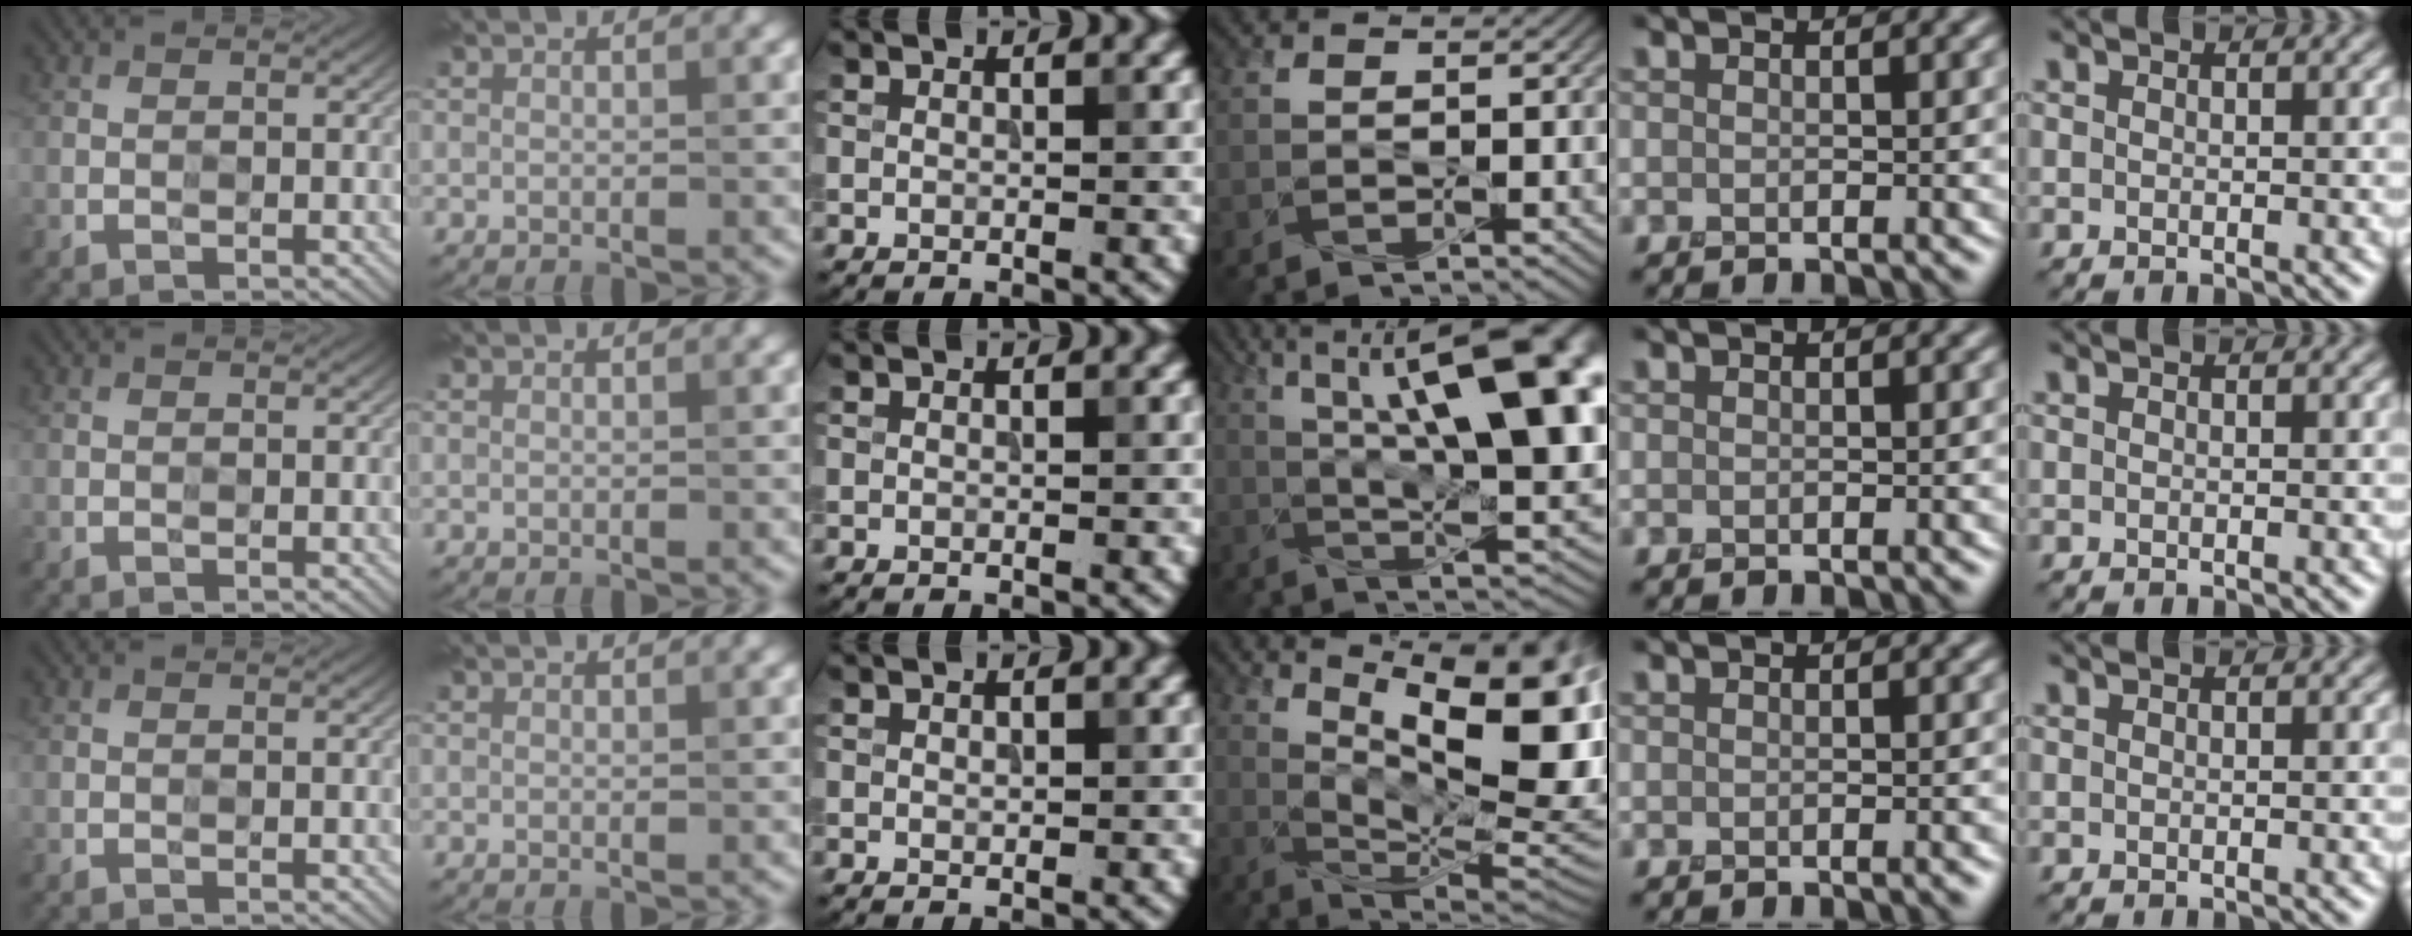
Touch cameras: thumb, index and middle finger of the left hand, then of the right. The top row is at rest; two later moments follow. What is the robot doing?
{"motion": "press", "object": "syringe"}